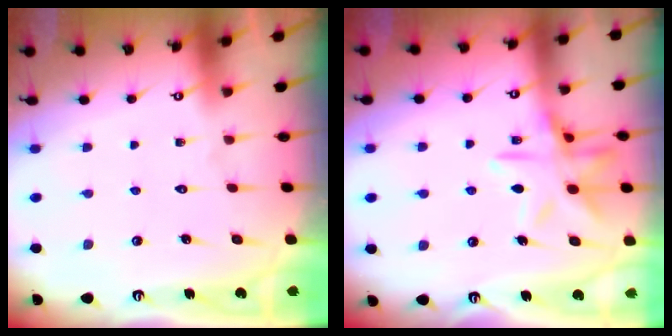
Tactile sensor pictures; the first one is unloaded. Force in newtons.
{"total": 13.0, "press": 13.0, "slide": 1.0}